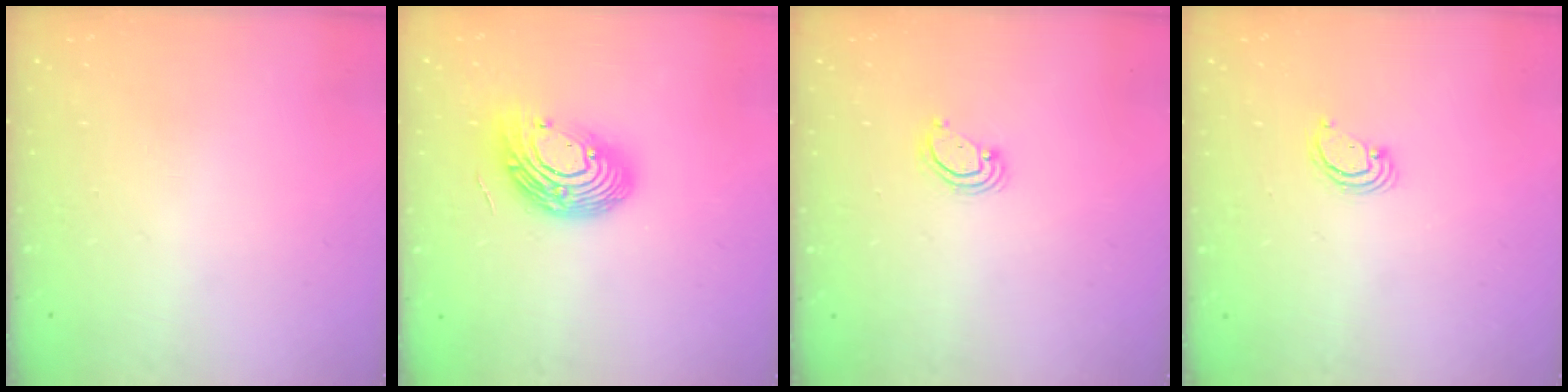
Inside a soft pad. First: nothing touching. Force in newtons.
{"total": 14.7, "press": 14.7, "slide": 1.0}
{"total": 4.2, "press": 4.2, "slide": 0.4}
{"total": 3.1, "press": 3.1, "slide": 0.2}